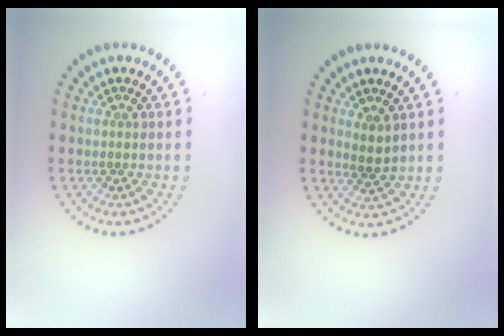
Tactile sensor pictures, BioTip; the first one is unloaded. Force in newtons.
{"total": 1.3, "press": 1.1, "slide": 0.6}